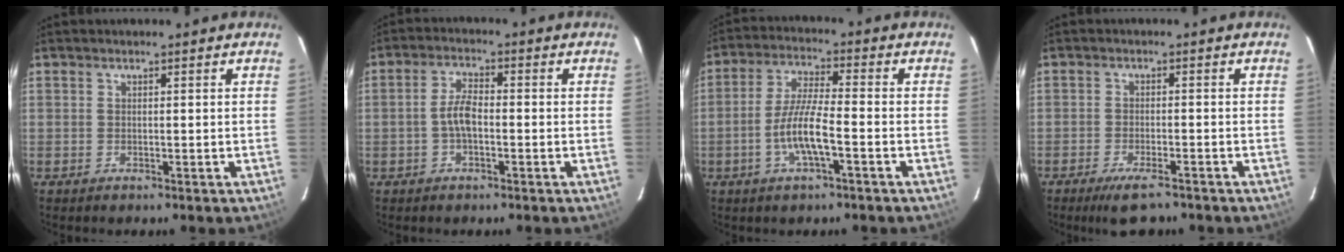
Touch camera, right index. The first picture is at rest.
{"total": 4.0, "force": [-1.0, 1.6, 3.5], "torque": [-0.072, 0.012, -0.017]}
{"total": 8.0, "force": [-2.9, 1.0, 7.4], "torque": [-0.150, 0.003, -0.057]}
{"total": 5.5, "force": [-4.3, 1.2, 3.2], "torque": [-0.071, -0.011, -0.073]}